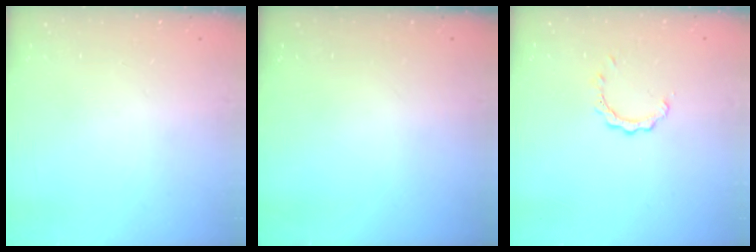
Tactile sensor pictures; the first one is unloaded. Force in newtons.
{"total": 0.0}
{"total": 2.0, "press": 2.0, "slide": 0.2}